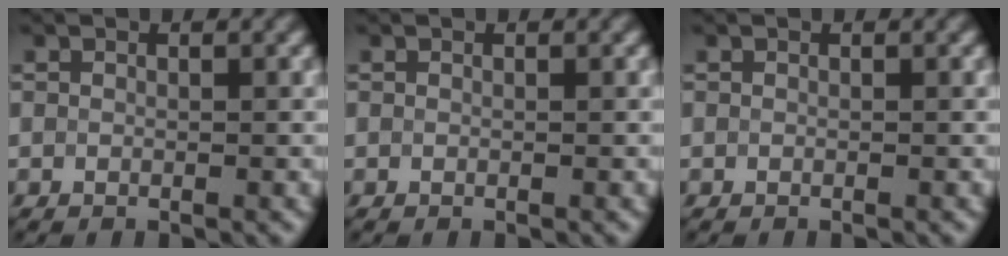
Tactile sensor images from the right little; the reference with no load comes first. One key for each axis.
{"total": 0.0}
{"total": 0.0}